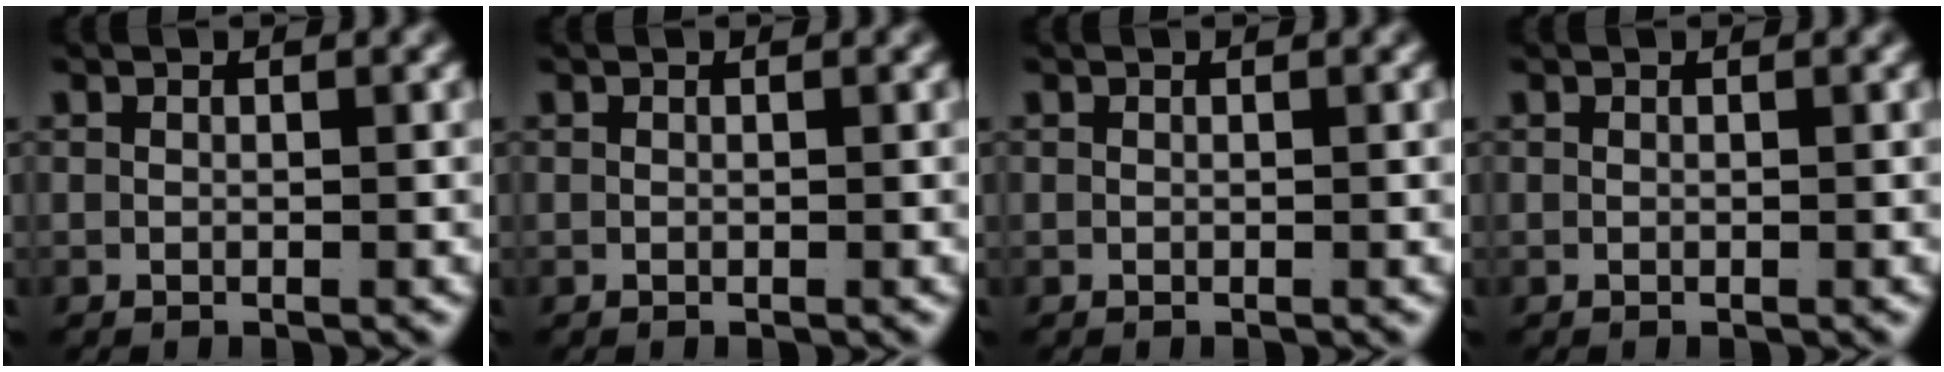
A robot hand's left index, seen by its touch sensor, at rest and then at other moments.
{"total": 0.0}
{"total": 0.0}
{"total": 0.0}